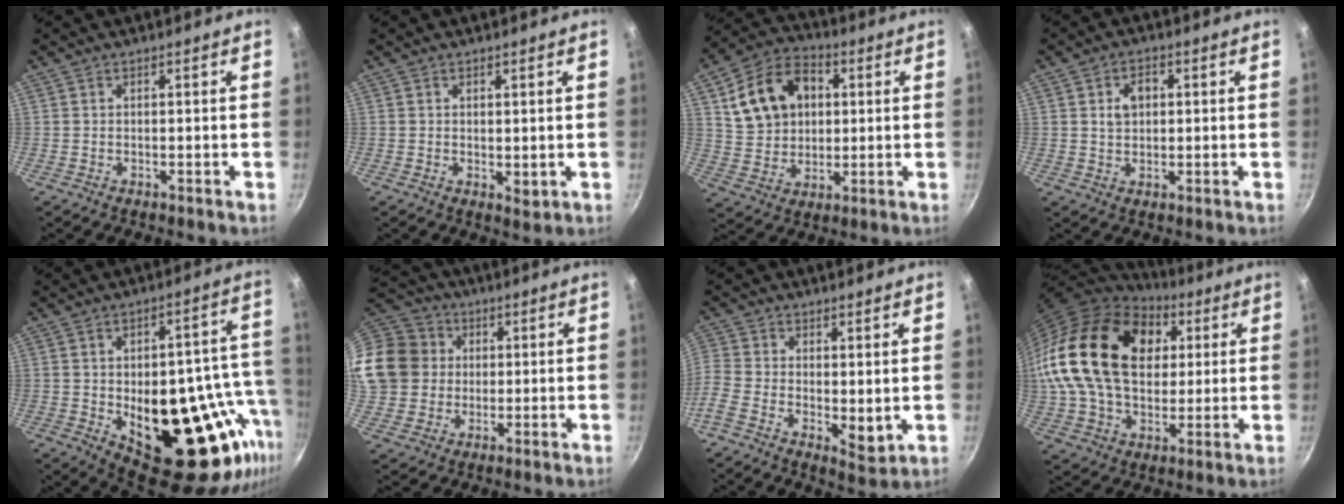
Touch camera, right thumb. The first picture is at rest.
{"total": 2.0, "force": [0.8, 1.3, 1.3], "torque": [-0.018, -0.009, 0.013]}
{"total": 20.1, "force": [4.7, 16.1, 11.0], "torque": [-0.175, 0.024, 0.083]}
{"total": 4.5, "force": [0.9, 3.3, 2.9], "torque": [-0.030, 0.005, 0.015]}
{"total": 27.0, "force": [-6.4, 13.7, 22.4], "torque": [-0.241, -0.002, -0.063]}
{"total": 17.8, "force": [2.7, 15.9, 7.4], "torque": [-0.149, 0.033, 0.051]}
{"total": 8.2, "force": [-1.0, 4.8, 6.7], "torque": [-0.128, -0.003, -0.025]}
{"total": 29.6, "force": [7.0, 20.0, 20.6], "torque": [-0.373, 0.016, 0.119]}